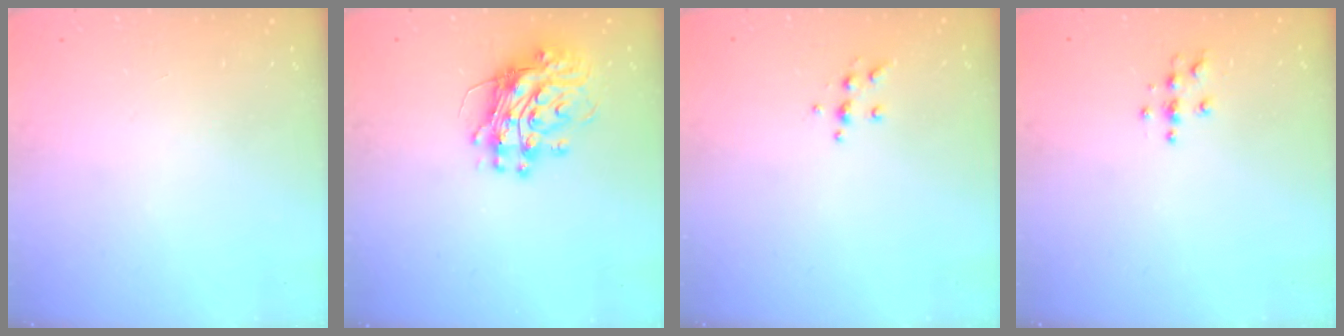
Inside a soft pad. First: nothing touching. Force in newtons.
{"total": 13.1, "press": 13.1, "slide": 1.3}
{"total": 5.7, "press": 5.7, "slide": 0.9}
{"total": 4.0, "press": 4.0, "slide": 0.3}